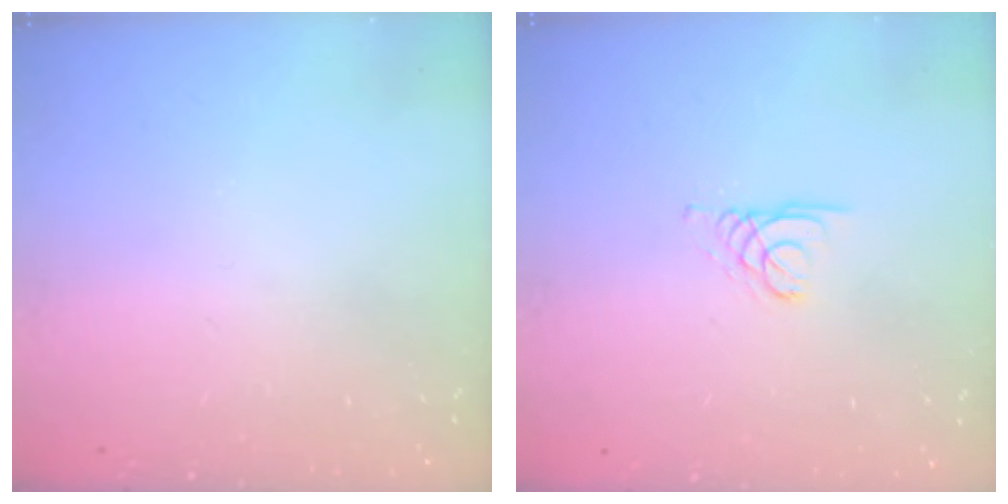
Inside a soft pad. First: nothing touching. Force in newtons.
{"total": 1.4, "press": 1.3, "slide": 0.1}